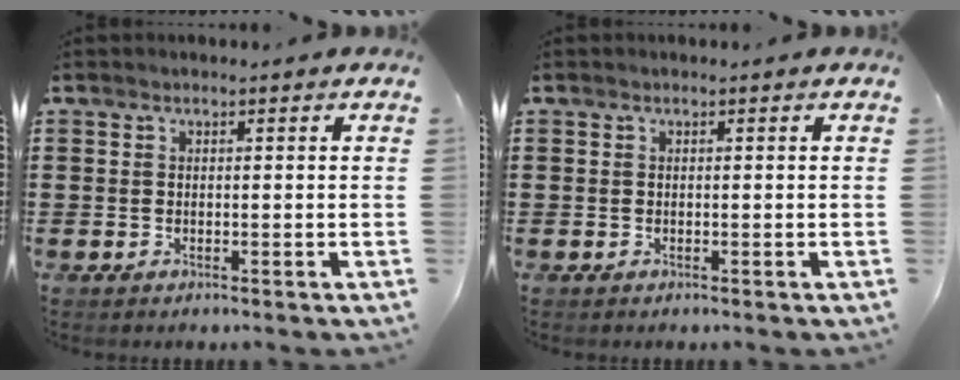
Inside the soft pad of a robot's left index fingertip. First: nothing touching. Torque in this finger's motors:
{"motor_torque": [-0.08, -0.05, -0.06, -0.01]}